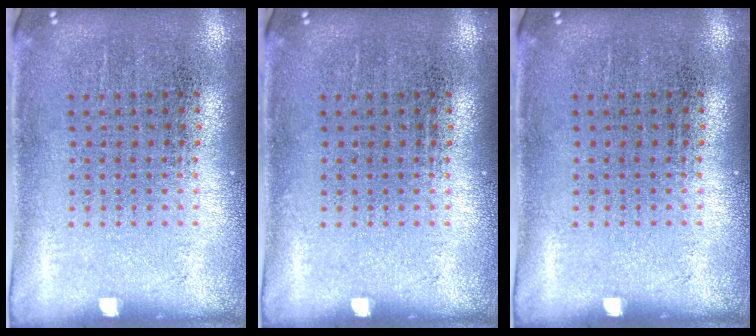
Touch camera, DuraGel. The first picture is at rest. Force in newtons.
{"total": 0.0}
{"total": 0.0}